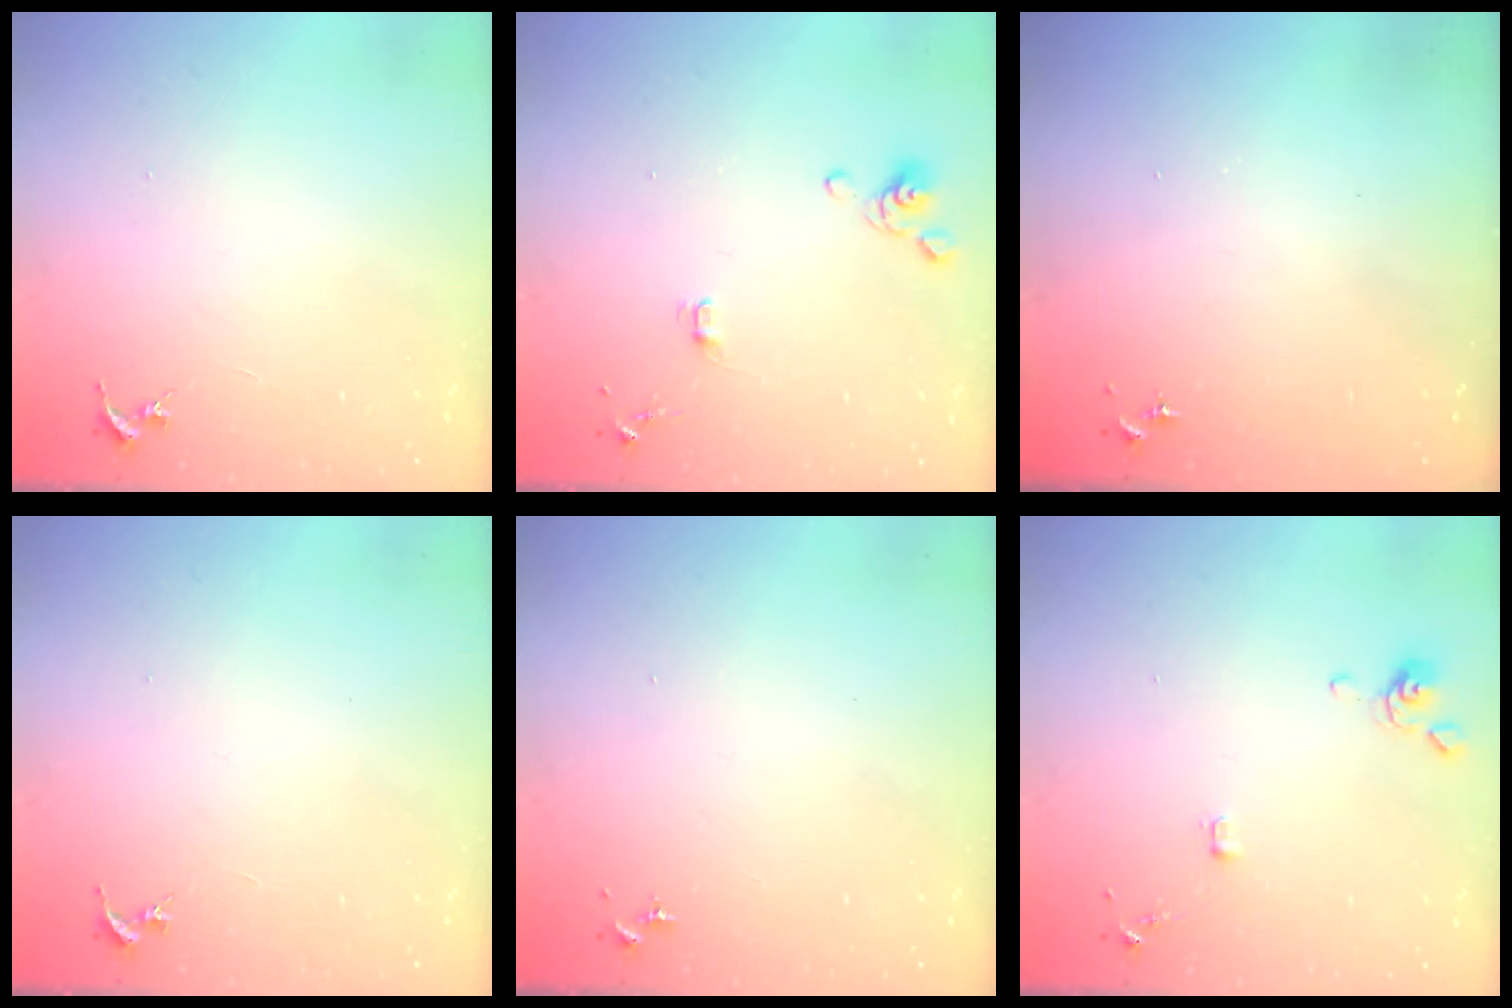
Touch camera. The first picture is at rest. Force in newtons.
{"total": 4.7, "press": 4.2, "slide": 2.2}
{"total": 0.0}
{"total": 0.0}
{"total": 0.0}
{"total": 3.4, "press": 3.4, "slide": 0.7}